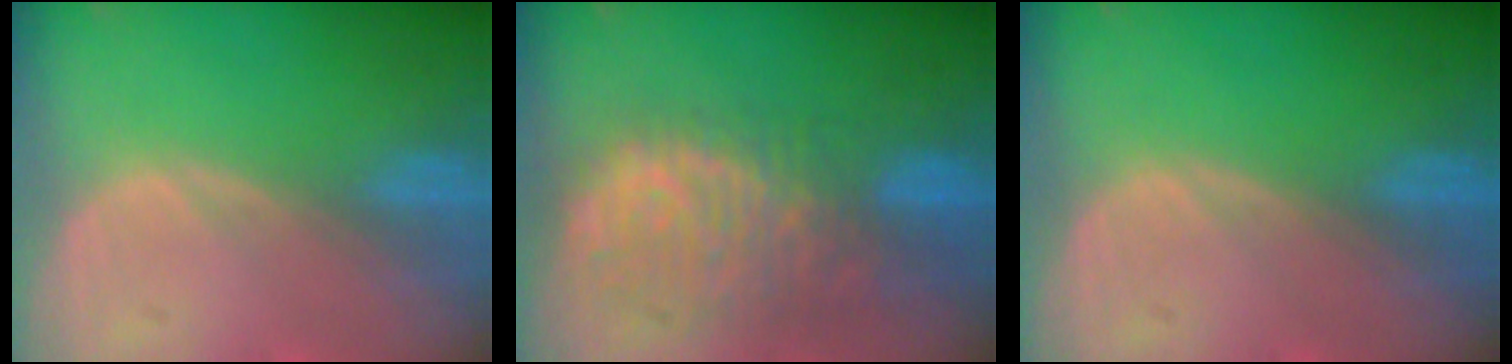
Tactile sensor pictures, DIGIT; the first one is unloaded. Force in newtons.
{"total": 11.2, "press": 9.6, "slide": 5.9}
{"total": 0.0}